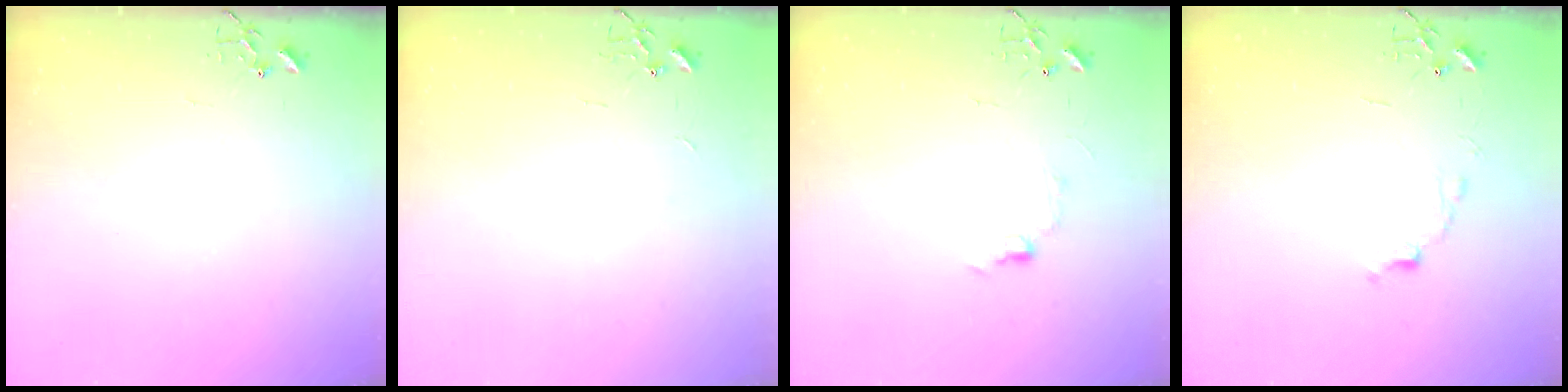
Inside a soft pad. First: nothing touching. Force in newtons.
{"total": 2.4, "press": 2.4, "slide": 0.3}
{"total": 6.4, "press": 6.3, "slide": 0.9}
{"total": 6.7, "press": 6.7, "slide": 0.9}